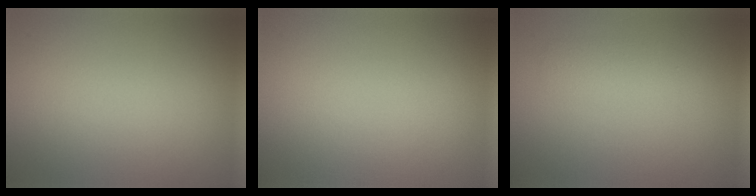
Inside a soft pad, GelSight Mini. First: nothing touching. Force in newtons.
{"total": 0.0}
{"total": 1.7, "press": 1.7, "slide": 0.0}